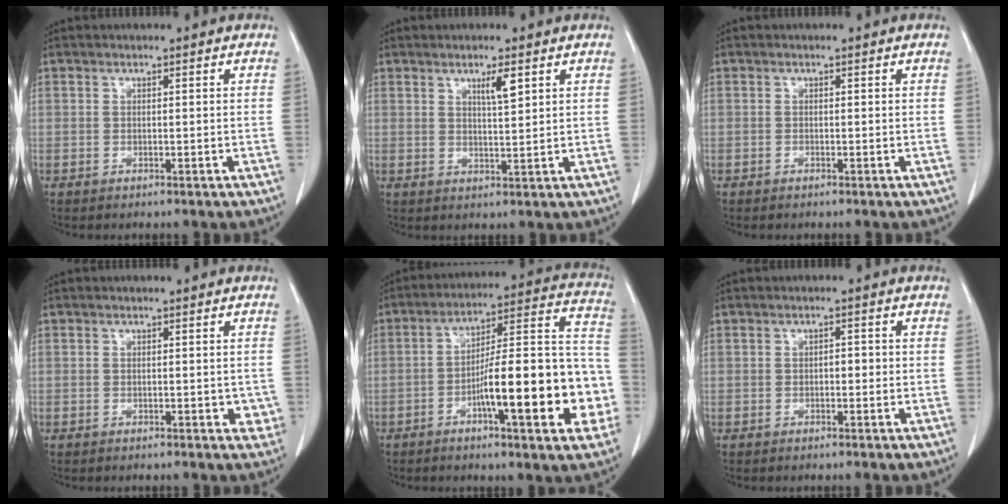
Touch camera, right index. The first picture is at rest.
{"total": 3.2, "force": [1.7, 0.3, 2.7], "torque": [-0.048, -0.004, 0.031]}
{"total": 0.0}
{"total": 2.0, "force": [-0.2, 1.3, 1.6], "torque": [-0.002, 0.003, -0.002]}
{"total": 20.1, "force": [-5.8, 3.6, 18.9], "torque": [-0.223, 0.032, -0.077]}
{"total": 1.4, "force": [-0.2, 0.7, 1.2], "torque": [-0.013, 0.005, -0.004]}